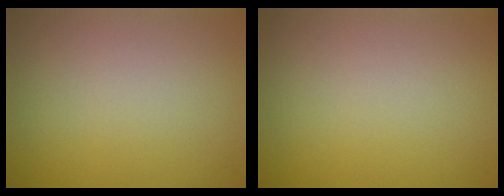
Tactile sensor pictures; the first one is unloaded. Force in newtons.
{"total": 0.0}